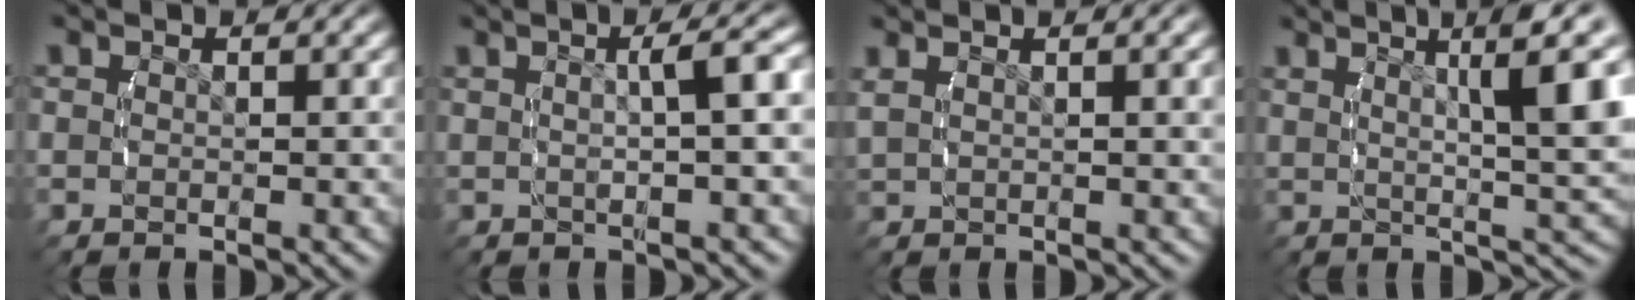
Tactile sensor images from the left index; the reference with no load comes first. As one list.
[{"total": 4.3, "force": [1.1, 1.3, 4.0], "torque": [-0.045, 0.023, 0.012]}, {"total": 3.0, "force": [1.8, 1.0, 2.2], "torque": [-0.028, 0.024, 0.027]}, {"total": 11.4, "force": [5.3, 4.1, 9.2], "torque": [-0.094, 0.037, 0.069]}]